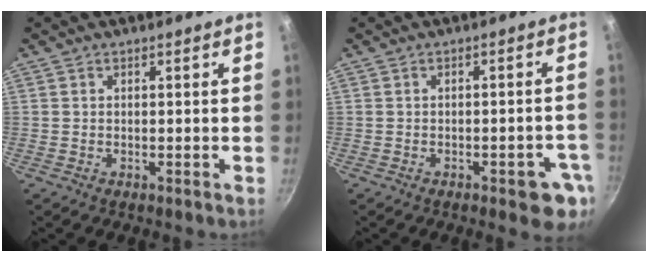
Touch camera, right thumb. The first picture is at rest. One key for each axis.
{"total": 6.9, "fx": -2.8, "fy": 2.5, "fz": 5.8, "tx": -0.050, "ty": 0.015, "tz": -0.027}